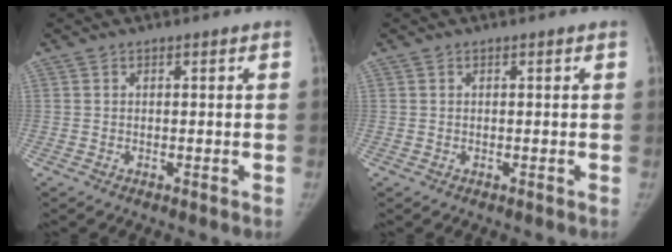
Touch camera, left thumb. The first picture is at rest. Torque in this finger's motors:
{"motor_torque": [-0.19, 0.04, -0.21, 0.13, -0.02]}